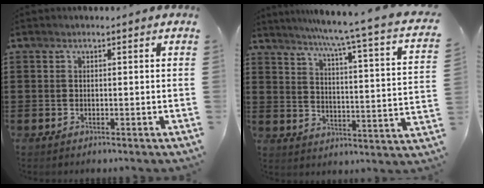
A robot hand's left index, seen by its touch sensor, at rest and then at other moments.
{"total": 5.2, "force": [4.0, -1.6, 2.9], "torque": [-0.067, -0.053, 0.052]}